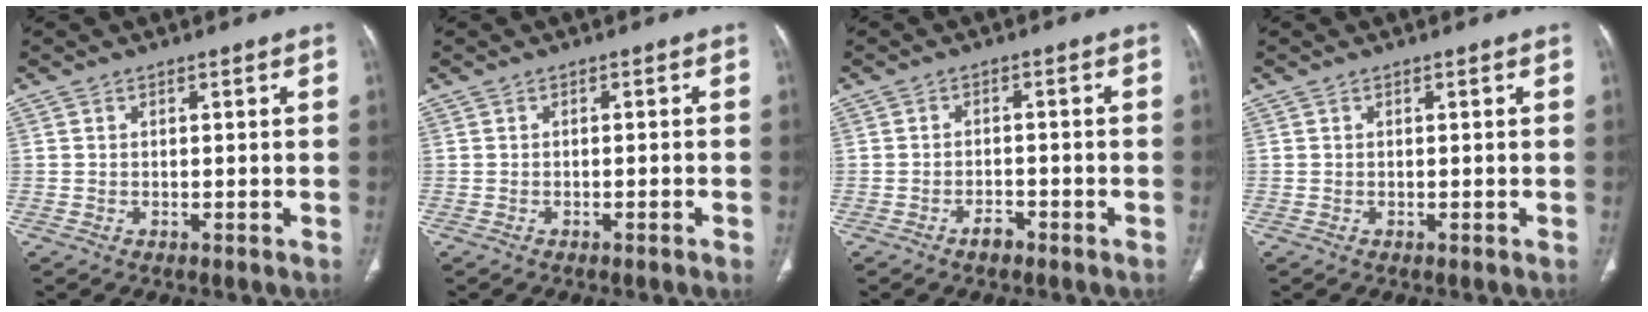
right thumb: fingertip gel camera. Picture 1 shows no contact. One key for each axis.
{"total": 1.2, "fx": -0.7, "fy": 0.0, "fz": 0.9, "tx": -0.022, "ty": 0.004, "tz": -0.006}
{"total": 2.4, "fx": -1.7, "fy": 1.1, "fz": 1.2, "tx": -0.021, "ty": 0.013, "tz": -0.029}
{"total": 0.0}